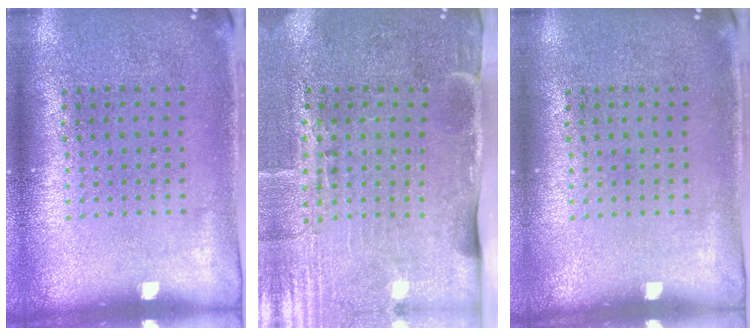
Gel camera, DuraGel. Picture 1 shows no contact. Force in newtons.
{"total": 4.5, "press": 3.7, "slide": 2.6}
{"total": 0.0}